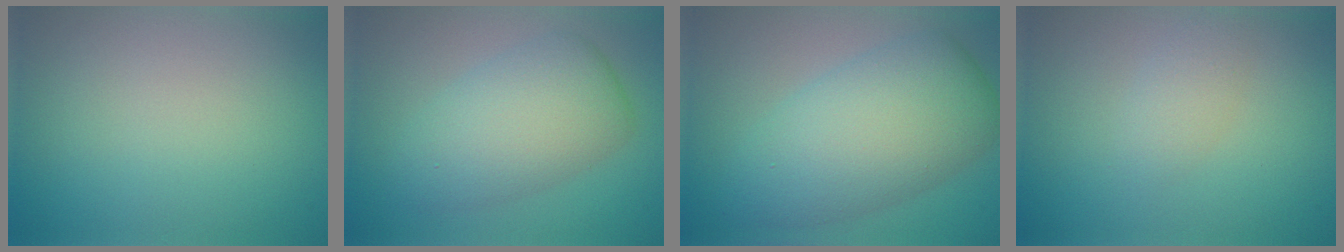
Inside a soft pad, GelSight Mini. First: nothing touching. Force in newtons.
{"total": 6.0, "press": 6.0, "slide": 0.1}
{"total": 8.3, "press": 8.3, "slide": 0.2}
{"total": 1.6, "press": 1.6, "slide": 0.0}